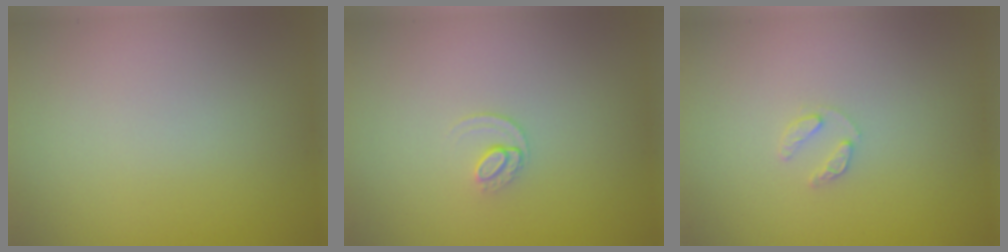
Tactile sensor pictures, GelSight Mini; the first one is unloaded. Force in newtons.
{"total": 1.0, "press": 0.6, "slide": 0.8}
{"total": 1.1, "press": 1.1, "slide": 0.2}